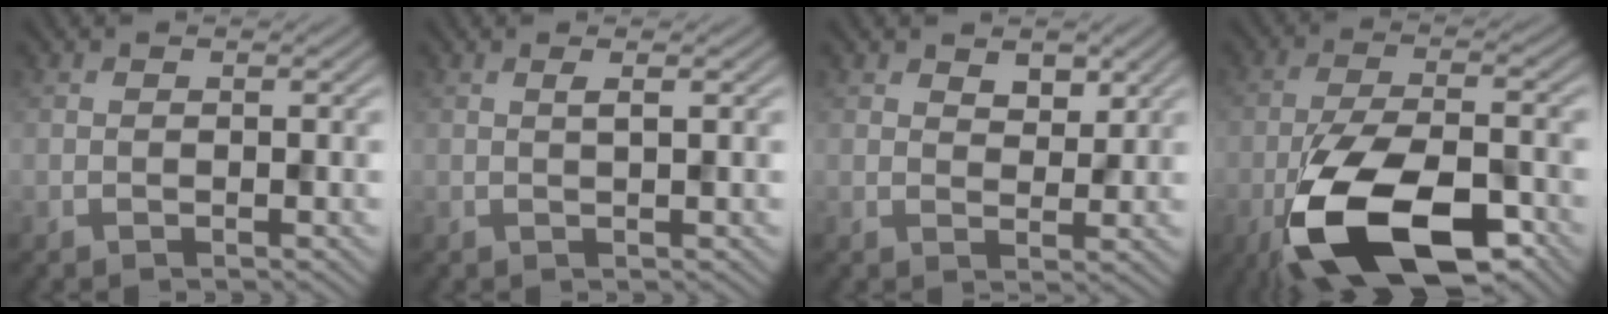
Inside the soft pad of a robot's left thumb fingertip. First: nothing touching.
{"total": 1.0, "force": [0.6, 0.0, 0.8], "torque": [-0.019, 0.003, 0.007]}
{"total": 2.9, "force": [2.0, 1.6, 1.4], "torque": [-0.023, -0.006, 0.036]}
{"total": 15.6, "force": [-7.7, 6.5, 11.9], "torque": [-0.234, -0.018, -0.150]}